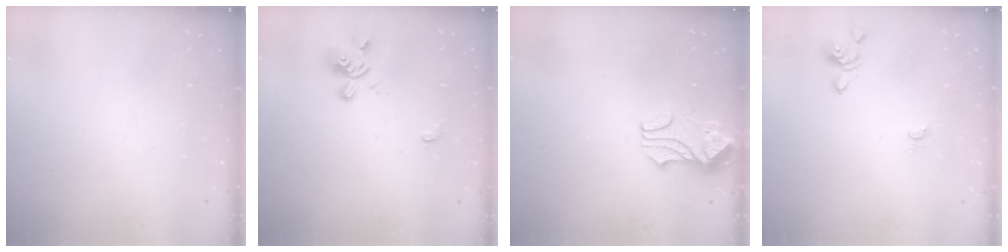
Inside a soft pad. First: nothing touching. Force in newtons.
{"total": 1.7, "press": 1.0, "slide": 1.3}
{"total": 2.3, "press": 2.2, "slide": 0.7}
{"total": 0.6, "press": 0.4, "slide": 0.4}